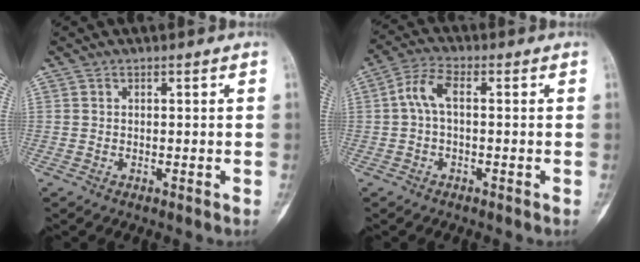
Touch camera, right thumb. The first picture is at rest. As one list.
[{"total": 5.3, "force": [0.2, 2.5, 4.6], "torque": [-0.100, 0.017, -0.005]}]